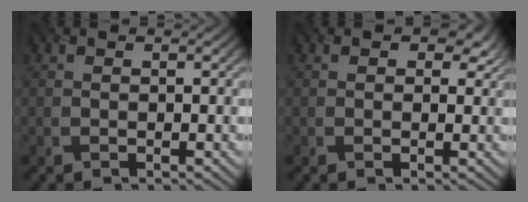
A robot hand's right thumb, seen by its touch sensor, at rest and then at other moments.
{"total": 2.6, "force": [1.1, 1.9, 1.4], "torque": [-0.020, -0.009, 0.013]}